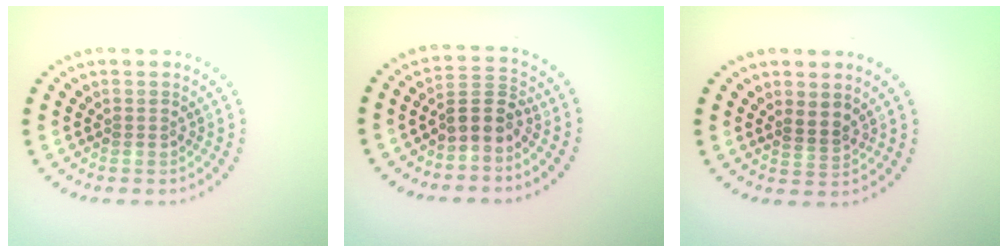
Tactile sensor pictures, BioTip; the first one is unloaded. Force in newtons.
{"total": 2.7, "press": 2.3, "slide": 1.5}
{"total": 1.2, "press": 0.8, "slide": 0.9}